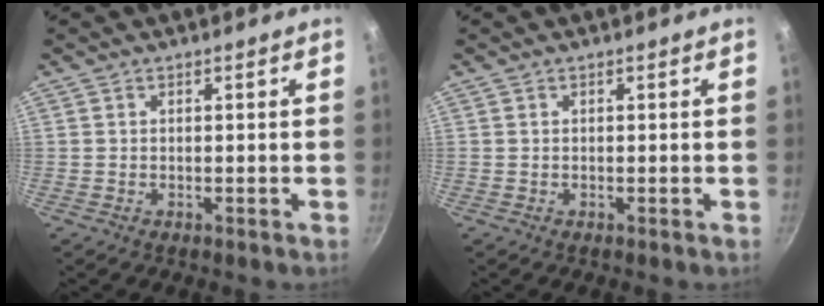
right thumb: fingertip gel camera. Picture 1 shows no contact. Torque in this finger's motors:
{"motor_torque": [0.00, 0.00, -0.06, 0.06, 0.00]}